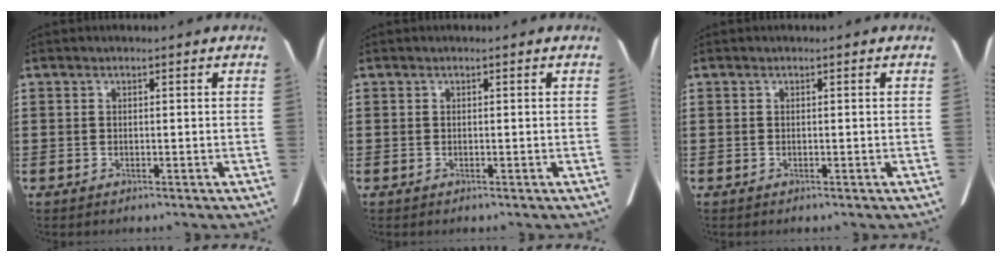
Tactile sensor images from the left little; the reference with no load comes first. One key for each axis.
{"total": 0.0}
{"total": 0.0}